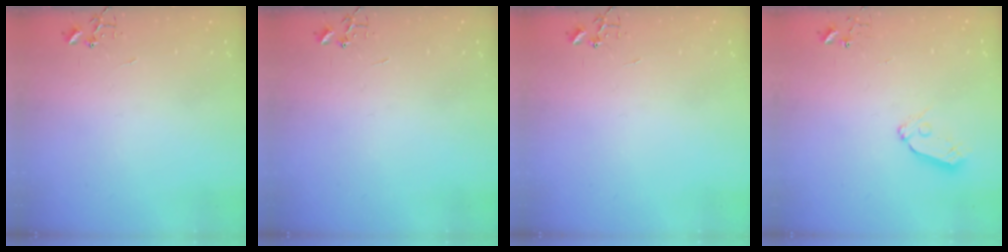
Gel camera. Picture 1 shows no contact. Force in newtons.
{"total": 0.0}
{"total": 0.0}
{"total": 7.0, "press": 7.0, "slide": 0.6}